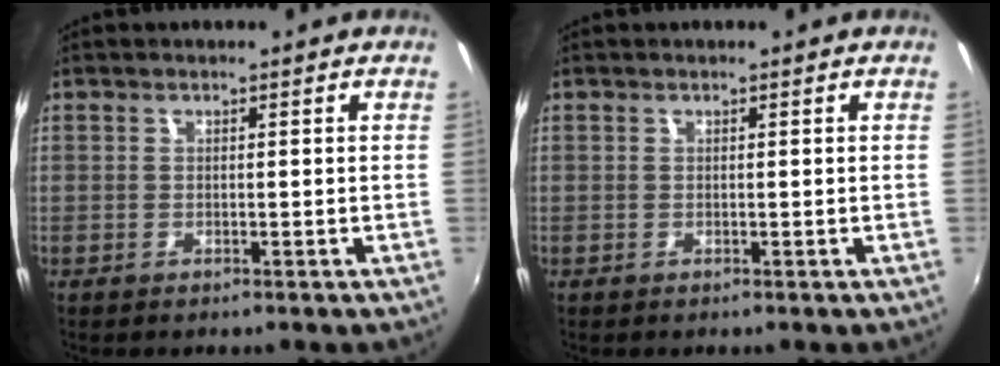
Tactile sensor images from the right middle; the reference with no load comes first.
{"total": 0.0}